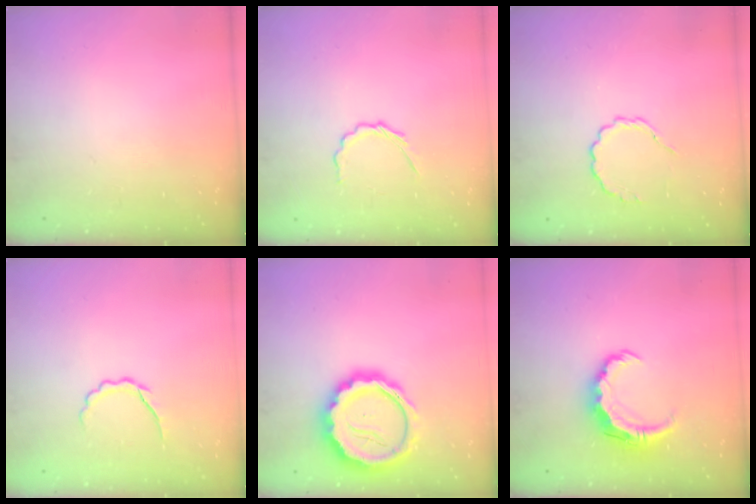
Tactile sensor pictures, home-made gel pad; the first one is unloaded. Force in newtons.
{"total": 2.4, "press": 2.3, "slide": 0.9}
{"total": 4.1, "press": 3.9, "slide": 1.3}
{"total": 4.3, "press": 4.2, "slide": 0.8}
{"total": 17.4, "press": 17.1, "slide": 3.4}
{"total": 7.0, "press": 7.0, "slide": 0.4}